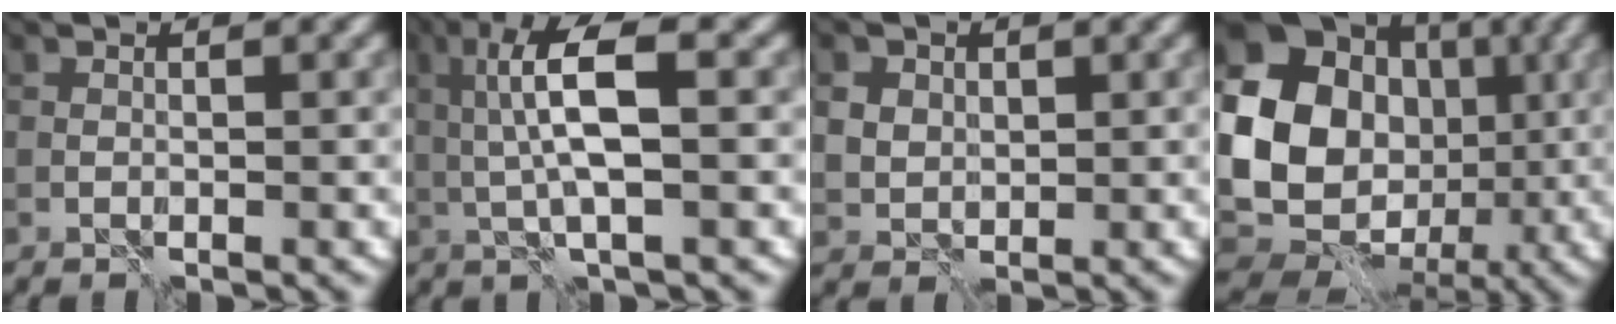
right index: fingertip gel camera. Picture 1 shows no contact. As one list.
[{"total": 6.3, "force": [1.2, 1.6, 6.0], "torque": [-0.121, 0.007, 0.021]}, {"total": 3.3, "force": [1.6, 2.7, 1.1], "torque": [-0.030, 0.003, 0.026]}, {"total": 17.2, "force": [1.0, 14.7, 8.8], "torque": [-0.164, 0.000, 0.009]}]